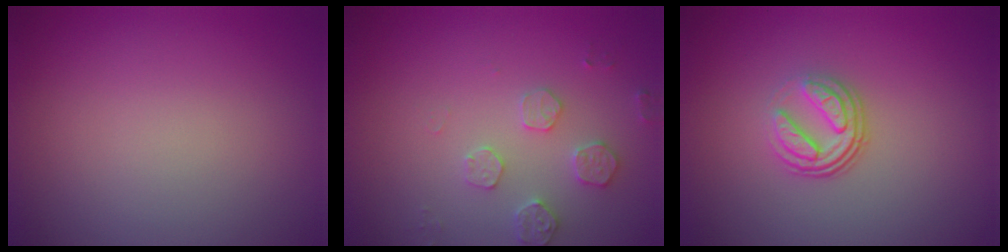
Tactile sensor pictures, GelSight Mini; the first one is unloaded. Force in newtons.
{"total": 2.5, "press": 2.5, "slide": 0.5}
{"total": 3.5, "press": 2.4, "slide": 2.5}